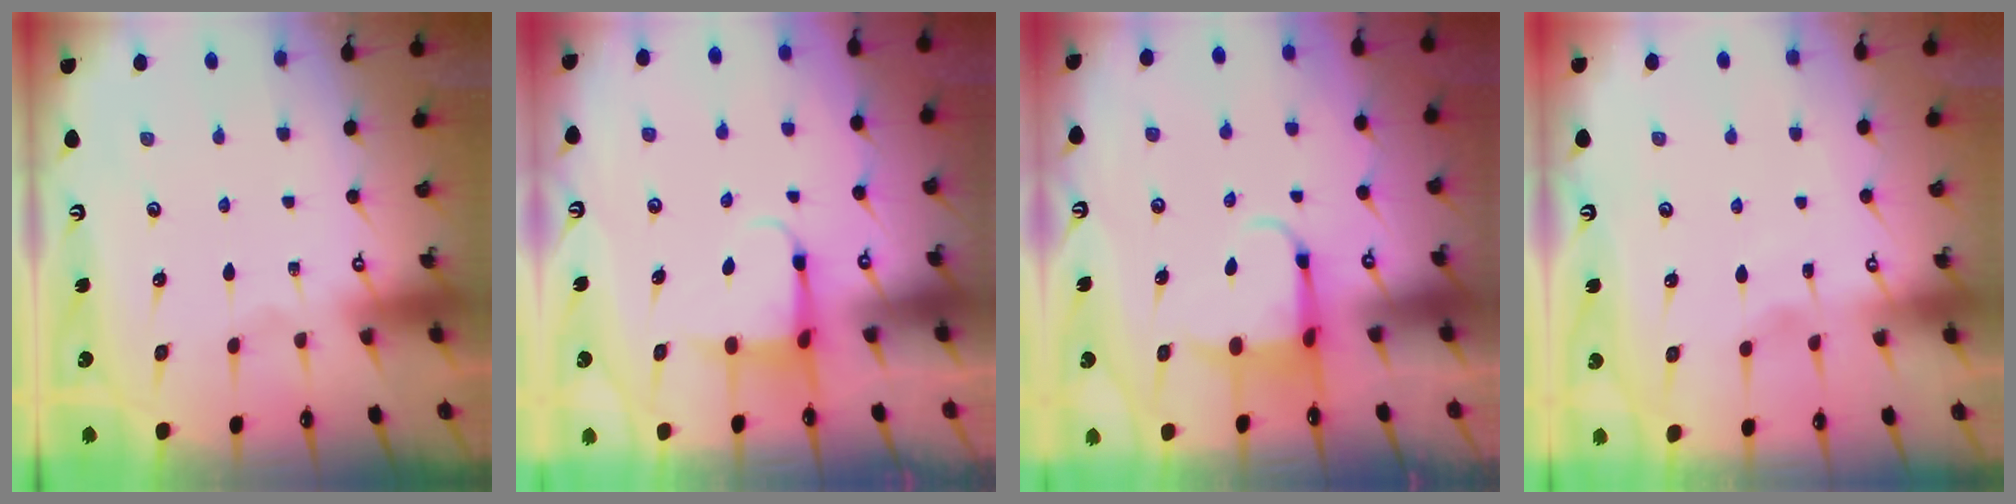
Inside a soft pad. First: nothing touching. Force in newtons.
{"total": 3.9, "press": 3.9, "slide": 0.6}
{"total": 4.1, "press": 4.0, "slide": 1.1}
{"total": 2.3, "press": 2.3, "slide": 0.3}